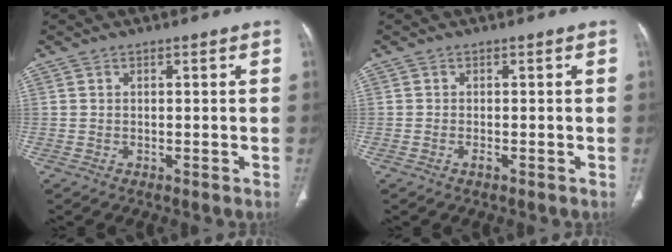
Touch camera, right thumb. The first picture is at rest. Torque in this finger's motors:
{"motor_torque": [-0.23, 0.06, -0.13, 0.57, 0.12]}